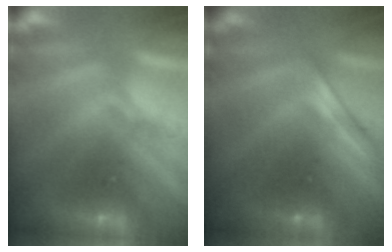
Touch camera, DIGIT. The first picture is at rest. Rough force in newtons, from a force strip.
{"total": 1.9}